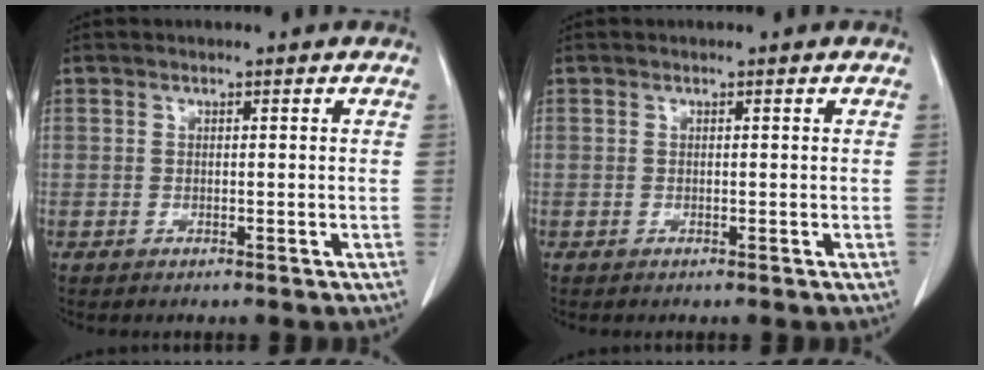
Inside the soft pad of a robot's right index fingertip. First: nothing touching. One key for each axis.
{"total": 0.0}